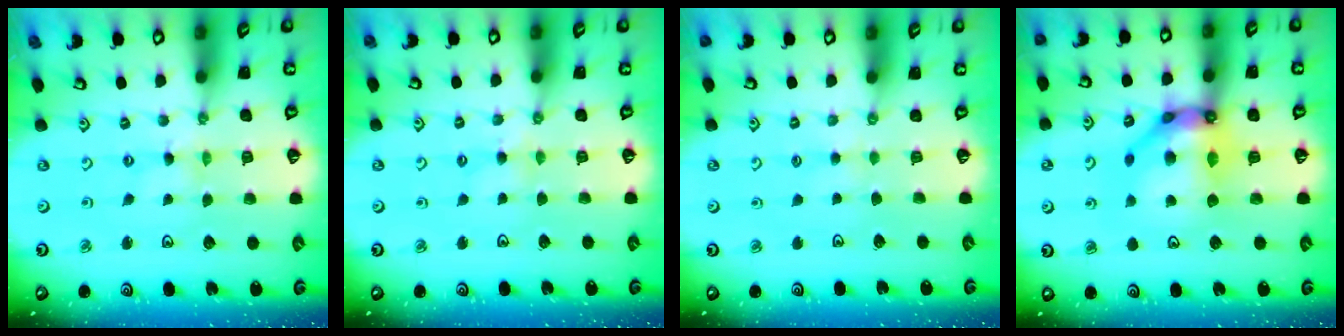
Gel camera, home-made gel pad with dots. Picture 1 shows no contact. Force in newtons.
{"total": 2.4, "press": 2.4, "slide": 0.4}
{"total": 2.0, "press": 1.9, "slide": 0.4}
{"total": 14.2, "press": 14.1, "slide": 2.0}